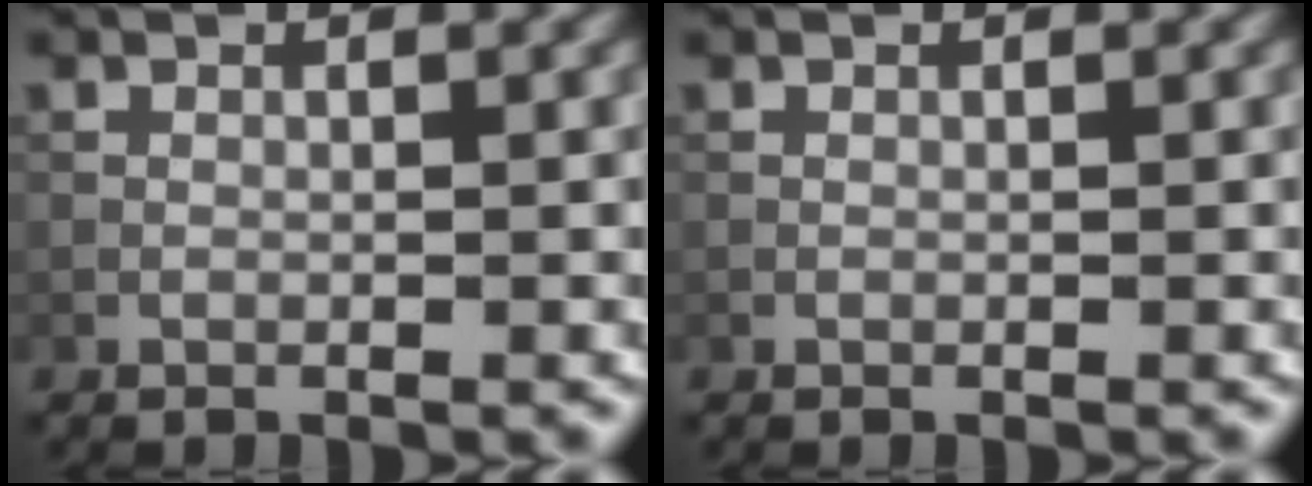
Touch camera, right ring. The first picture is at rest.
{"total": 0.0}